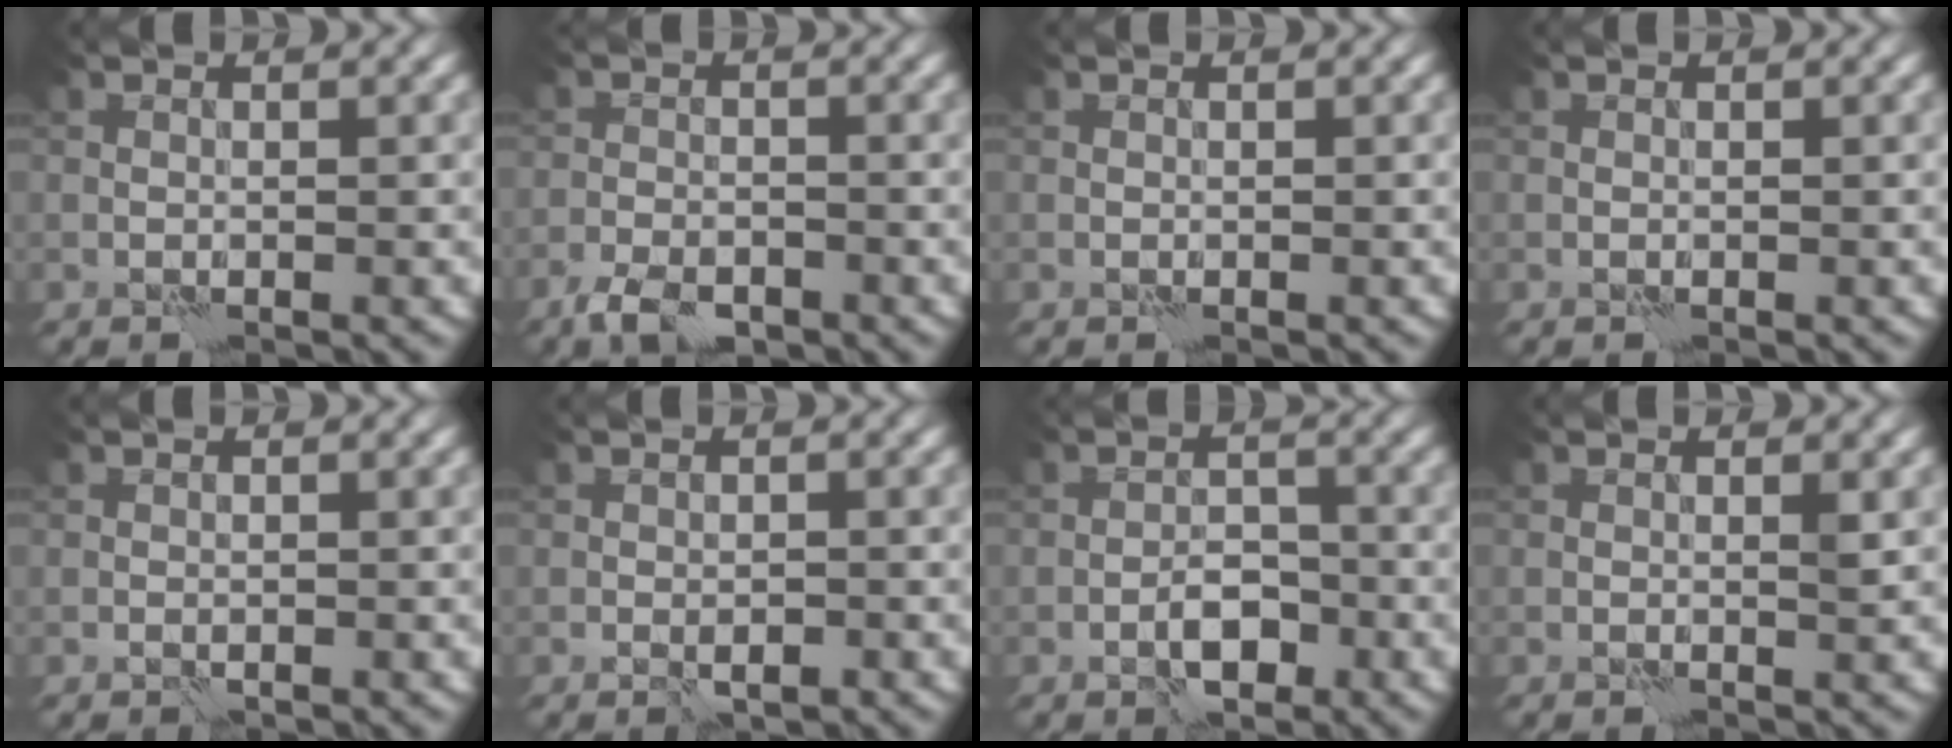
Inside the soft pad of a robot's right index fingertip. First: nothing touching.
{"total": 3.5, "force": [-2.7, 1.4, 1.8], "torque": [-0.031, -0.002, -0.053]}
{"total": 0.0}
{"total": 0.0}
{"total": 0.5, "force": [-0.3, 0.3, 0.3], "torque": [-0.006, 0.001, -0.006]}
{"total": 1.5, "force": [-0.8, 0.7, 1.1], "torque": [-0.020, -0.001, -0.012]}
{"total": 3.0, "force": [-1.7, 1.4, 2.1], "torque": [-0.029, 0.008, -0.028]}
{"total": 0.7, "force": [0.1, 0.1, 0.7], "torque": [-0.011, -0.002, 0.000]}